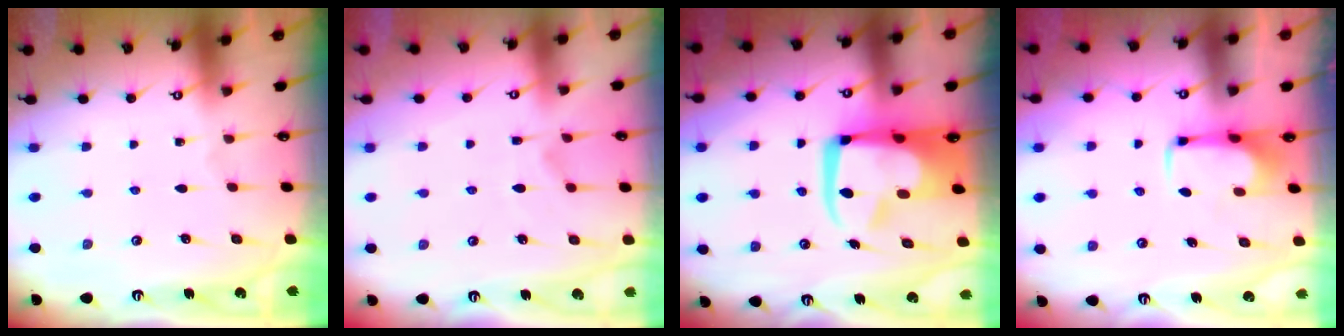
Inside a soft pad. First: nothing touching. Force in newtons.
{"total": 1.4, "press": 0.5, "slide": 1.3}
{"total": 14.7, "press": 14.6, "slide": 2.0}
{"total": 1.8, "press": 1.8, "slide": 0.4}